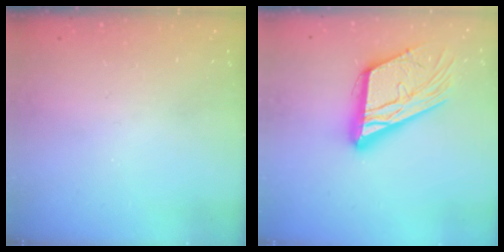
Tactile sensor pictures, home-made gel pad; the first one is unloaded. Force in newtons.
{"total": 19.7, "press": 19.6, "slide": 1.8}